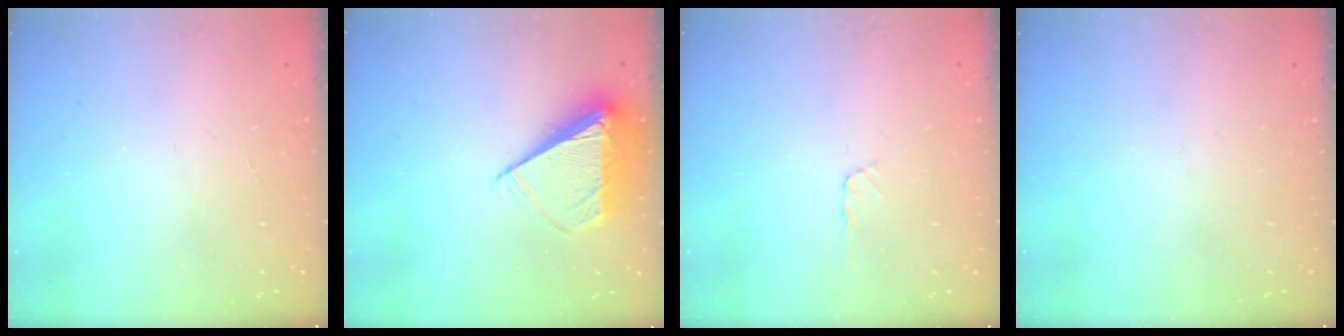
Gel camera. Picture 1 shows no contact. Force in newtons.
{"total": 7.9, "press": 7.8, "slide": 1.1}
{"total": 2.1, "press": 2.1, "slide": 0.3}
{"total": 0.0}